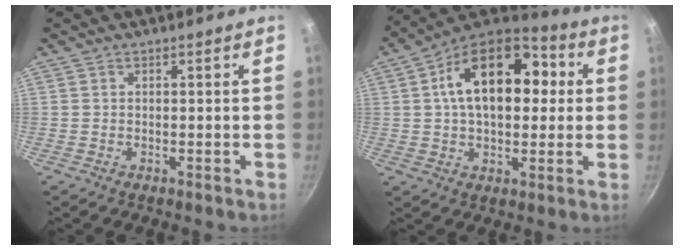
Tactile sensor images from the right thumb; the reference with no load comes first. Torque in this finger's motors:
{"motor_torque": [0.76, 4.25, 1.82, 0.41, 0.15]}